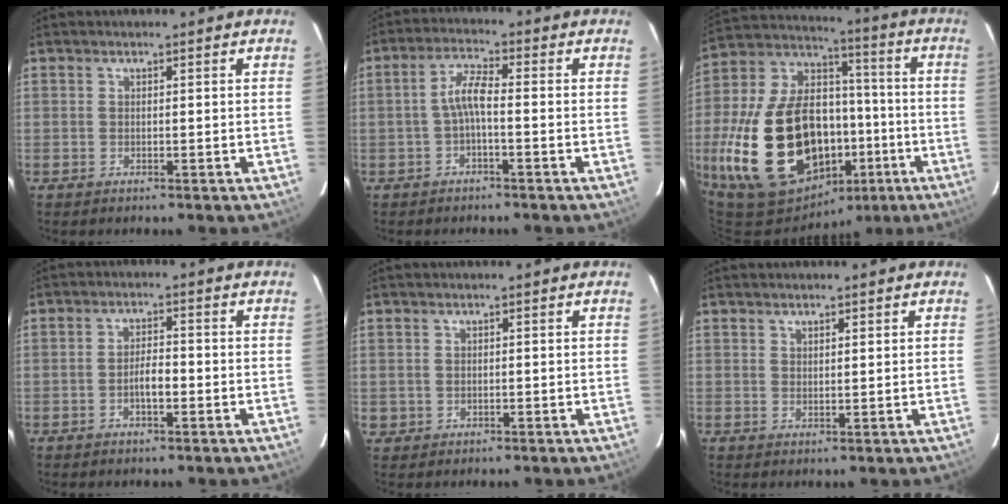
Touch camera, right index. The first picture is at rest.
{"total": 3.9, "force": [-1.4, 0.7, 3.6], "torque": [-0.078, 0.014, -0.029]}
{"total": 29.7, "force": [-9.6, 19.2, 20.6], "torque": [-0.436, 0.017, -0.130]}
{"total": 3.1, "force": [-1.3, 1.0, 2.6], "torque": [-0.053, 0.006, -0.022]}
{"total": 1.7, "force": [0.0, 1.7, 0.1], "torque": [0.001, 0.002, 0.000]}
{"total": 1.5, "force": [1.2, 0.5, 0.8], "torque": [-0.011, 0.001, 0.022]}